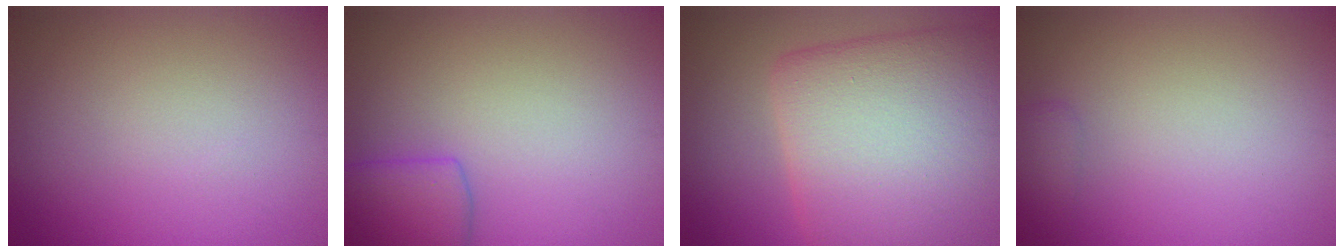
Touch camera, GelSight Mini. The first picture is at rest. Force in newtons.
{"total": 3.6, "press": 3.6, "slide": 0.1}
{"total": 11.3, "press": 11.3, "slide": 0.8}
{"total": 1.1, "press": 1.1, "slide": 0.1}